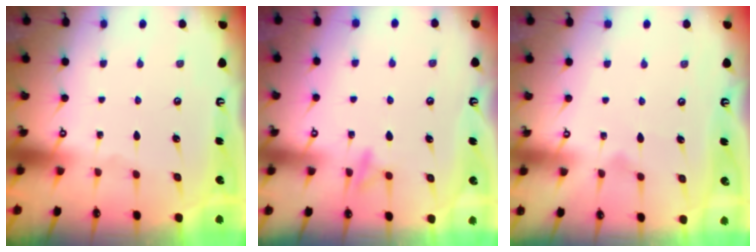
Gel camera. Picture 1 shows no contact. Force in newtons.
{"total": 8.6, "press": 8.5, "slide": 1.0}
{"total": 7.5, "press": 7.5, "slide": 0.2}